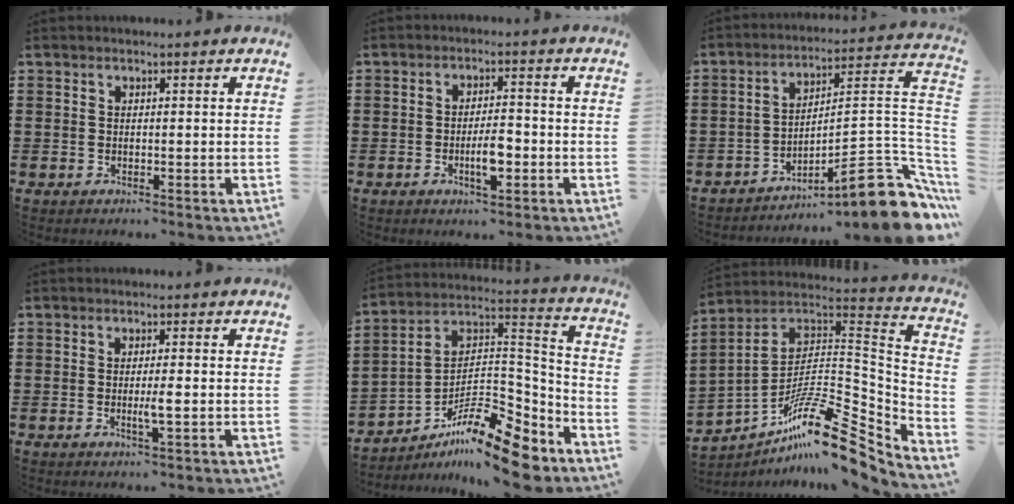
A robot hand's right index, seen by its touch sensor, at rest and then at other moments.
{"total": 5.0, "force": [-1.5, 1.6, 4.5], "torque": [-0.090, 0.002, -0.031]}
{"total": 11.5, "force": [-7.2, 1.8, 8.8], "torque": [-0.115, 0.001, -0.132]}
{"total": 2.6, "force": [-0.5, 0.2, 2.5], "torque": [-0.043, -0.004, -0.009]}
{"total": 15.9, "force": [-10.8, 4.6, 10.6], "torque": [-0.166, 0.036, -0.196]}
{"total": 15.7, "force": [-10.8, 4.2, 10.6], "torque": [-0.163, 0.016, -0.197]}